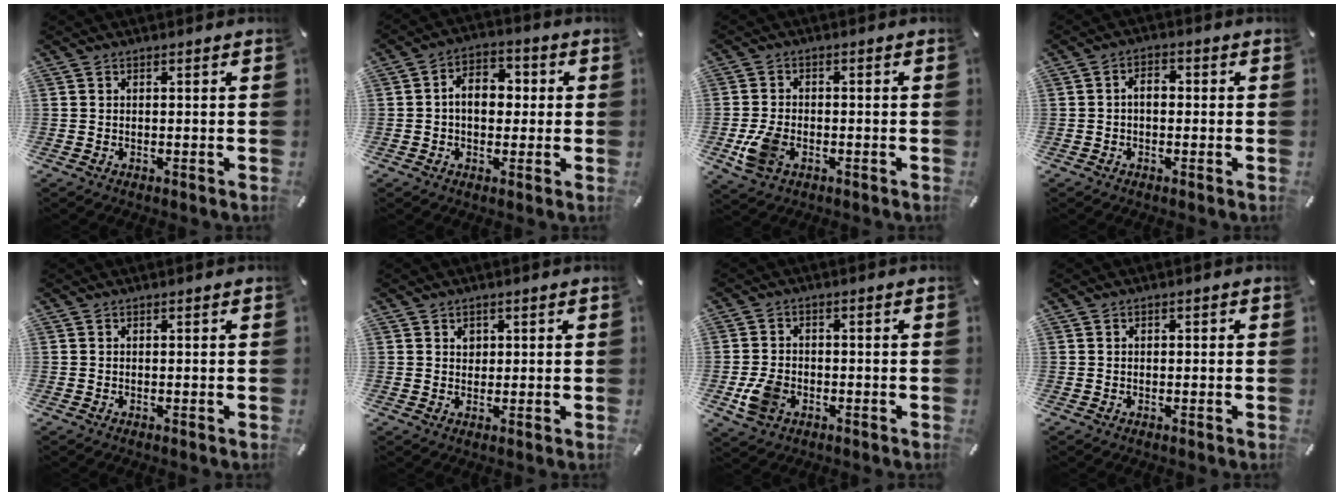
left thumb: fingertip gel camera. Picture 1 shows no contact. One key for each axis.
{"total": 7.7, "fx": -0.1, "fy": 5.5, "fz": 5.4, "tx": -0.085, "ty": 0.007, "tz": -0.008}
{"total": 6.7, "fx": -2.3, "fy": 4.5, "fz": 4.3, "tx": -0.107, "ty": 0.004, "tz": -0.044}
{"total": 3.4, "fx": -0.3, "fy": 2.1, "fz": 2.6, "tx": -0.051, "ty": 0.011, "tz": -0.008}
{"total": 0.0}
{"total": 2.1, "fx": 0.8, "fy": 1.9, "fz": 0.5, "tx": 0.013, "ty": -0.006, "tz": 0.009}
{"total": 6.1, "fx": -2.1, "fy": 4.8, "fz": 3.2, "tx": -0.075, "ty": 0.007, "tz": -0.038}
{"total": 0.6, "fx": 0.0, "fy": 0.5, "fz": 0.2, "tx": -0.003, "ty": 0.006, "tz": -0.002}